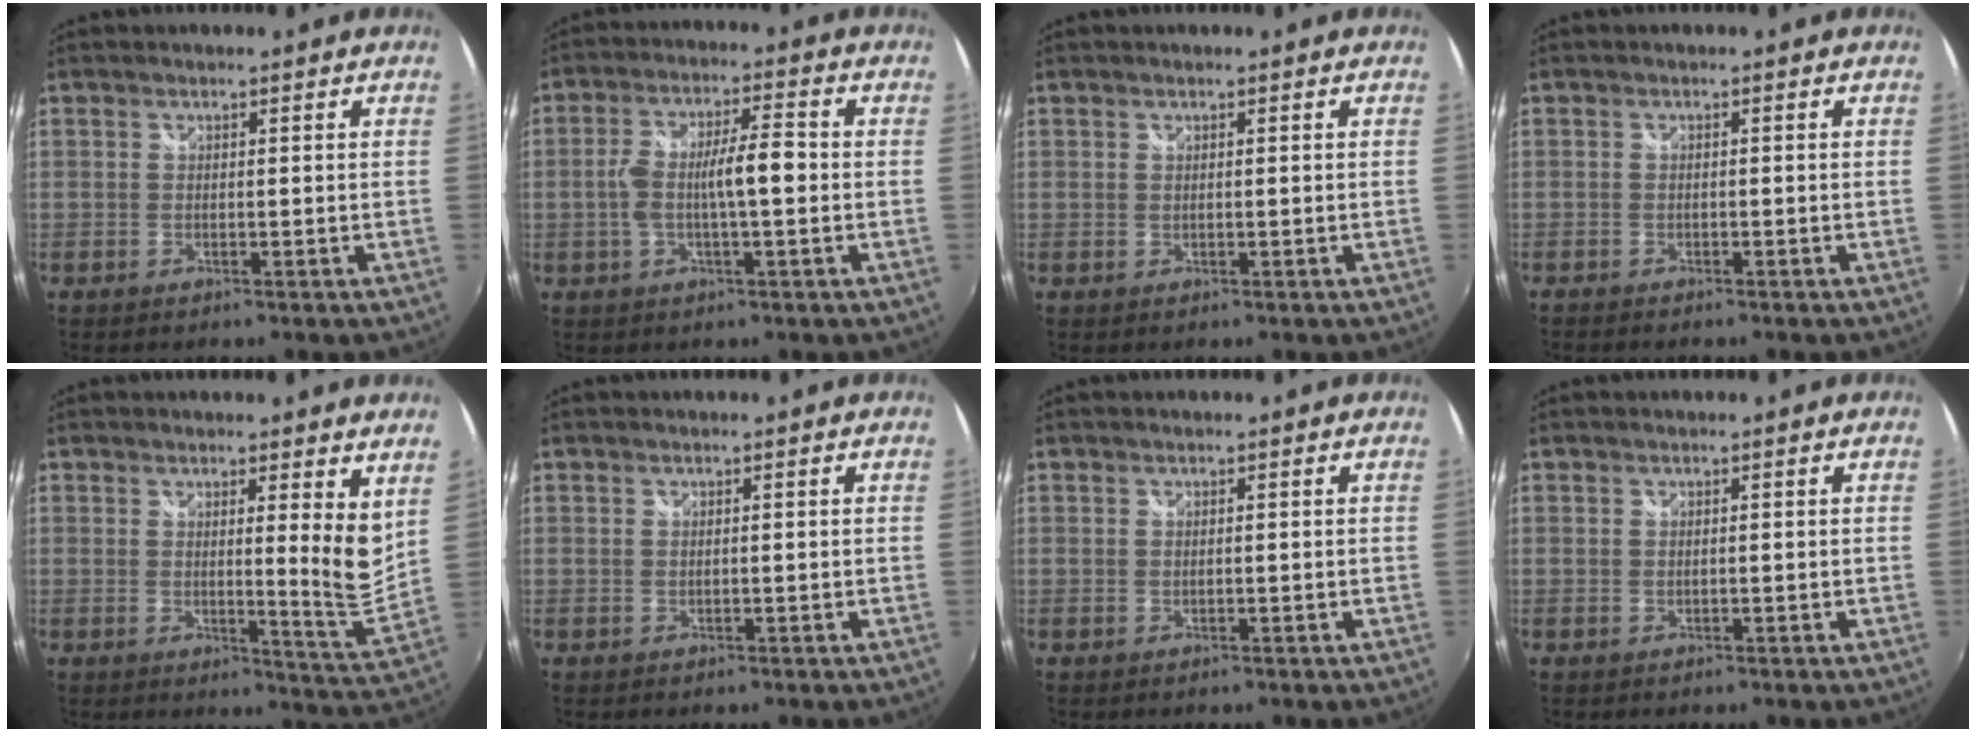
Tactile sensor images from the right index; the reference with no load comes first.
{"total": 8.4, "force": [-0.9, 2.0, 8.1], "torque": [-0.151, 0.006, -0.014]}
{"total": 0.0}
{"total": 1.6, "force": [-1.5, 0.3, 0.4], "torque": [-0.012, -0.011, -0.026]}
{"total": 9.1, "force": [3.5, -1.0, 8.4], "torque": [-0.120, -0.019, 0.045]}
{"total": 0.0}
{"total": 0.0}
{"total": 0.0}